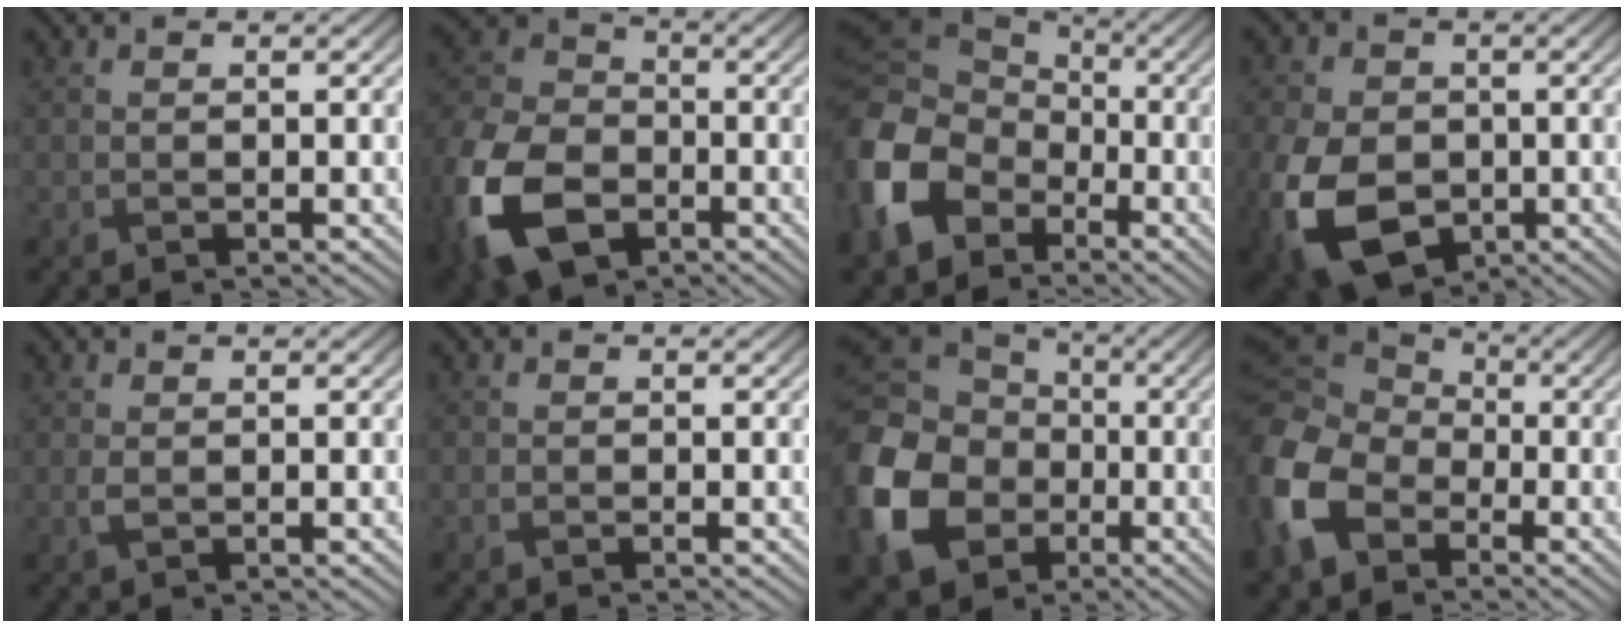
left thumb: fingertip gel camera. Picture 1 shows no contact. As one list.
[{"total": 17.5, "force": [-7.3, 12.1, 10.4], "torque": [-0.290, -0.062, -0.136]}, {"total": 16.3, "force": [-4.8, 12.9, 8.9], "torque": [-0.277, -0.046, -0.093]}, {"total": 13.3, "force": [-3.9, 9.5, 8.4], "torque": [-0.222, -0.045, -0.071]}, {"total": 1.1, "force": [0.0, 0.6, 0.9], "torque": [-0.025, -0.002, 0.003]}, {"total": 0.9, "force": [-0.6, 0.6, 0.4], "torque": [-0.010, -0.002, -0.012]}, {"total": 18.8, "force": [-4.4, 15.3, 9.9], "torque": [-0.296, -0.037, -0.086]}, {"total": 14.1, "force": [-3.8, 10.8, 8.2], "torque": [-0.263, -0.050, -0.065]}]